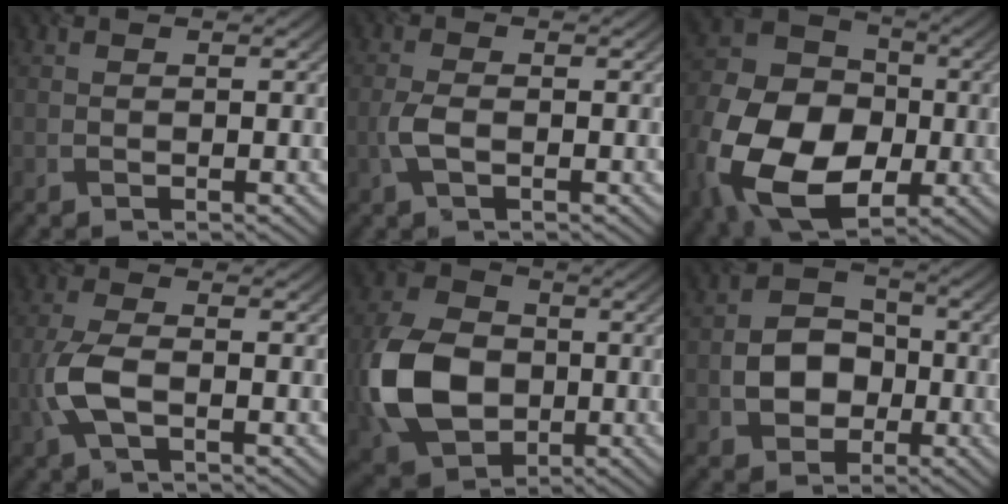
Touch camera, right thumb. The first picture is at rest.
{"total": 2.7, "force": [-0.8, 1.2, 2.3], "torque": [-0.059, -0.001, -0.021]}
{"total": 18.2, "force": [-5.2, 13.0, 11.5], "torque": [-0.278, -0.052, -0.093]}
{"total": 5.6, "force": [-1.5, 2.6, 4.8], "torque": [-0.123, -0.001, -0.038]}
{"total": 12.8, "force": [-2.1, 9.5, 8.3], "torque": [-0.206, -0.004, -0.051]}
{"total": 6.3, "force": [-1.3, 5.1, 3.5], "torque": [-0.063, 0.001, -0.033]}